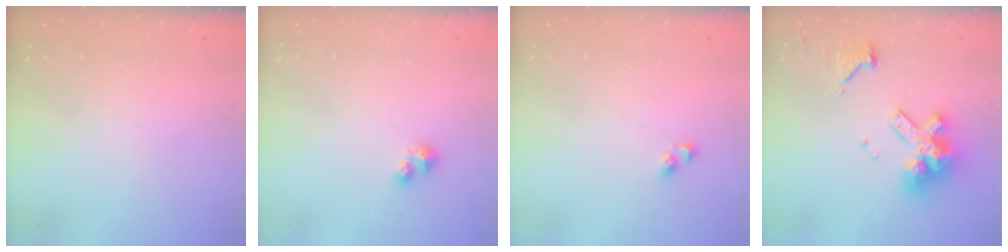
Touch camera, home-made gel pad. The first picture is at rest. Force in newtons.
{"total": 2.3, "press": 2.2, "slide": 0.5}
{"total": 4.0, "press": 4.0, "slide": 0.4}
{"total": 14.4, "press": 14.4, "slide": 1.3}